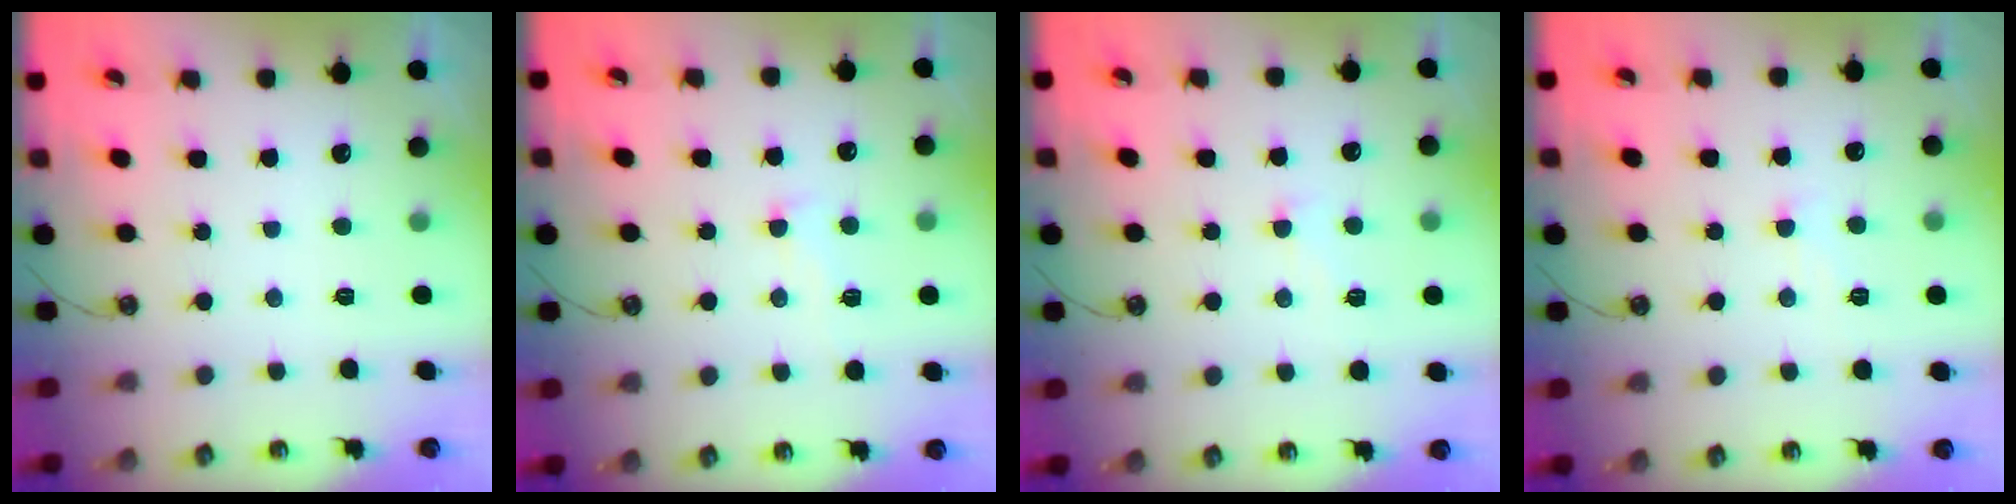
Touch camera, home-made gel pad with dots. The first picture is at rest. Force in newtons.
{"total": 1.5, "press": 0.9, "slide": 1.2}
{"total": 0.8, "press": 0.6, "slide": 0.6}
{"total": 0.9, "press": 0.8, "slide": 0.5}